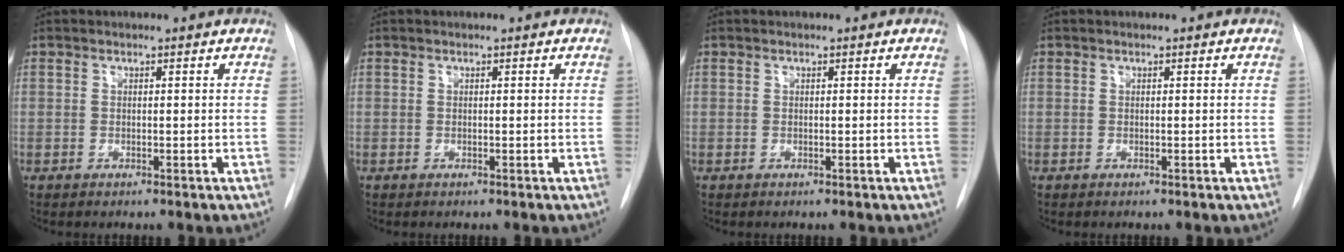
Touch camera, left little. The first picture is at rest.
{"total": 0.0}
{"total": 0.0}
{"total": 0.0}